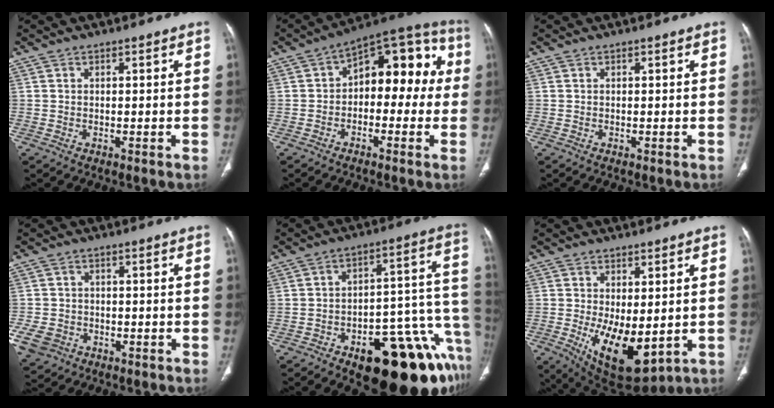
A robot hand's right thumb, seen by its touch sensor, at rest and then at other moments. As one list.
[{"total": 14.6, "force": [0.7, 8.8, 11.7], "torque": [-0.094, 0.055, -0.004]}, {"total": 0.0}, {"total": 7.6, "force": [-3.2, 6.2, 3.0], "torque": [-0.072, 0.015, -0.045]}, {"total": 25.0, "force": [-11.9, 10.4, 19.4], "torque": [-0.156, 0.085, -0.157]}, {"total": 13.0, "force": [-2.3, 6.3, 11.1], "torque": [-0.169, -0.025, -0.010]}]